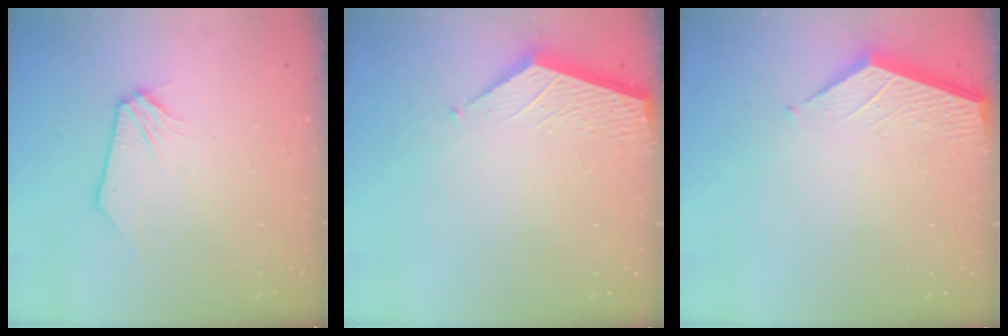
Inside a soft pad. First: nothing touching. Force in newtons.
{"total": 2.1, "press": 2.1, "slide": 0.2}
{"total": 3.7, "press": 3.7, "slide": 0.3}